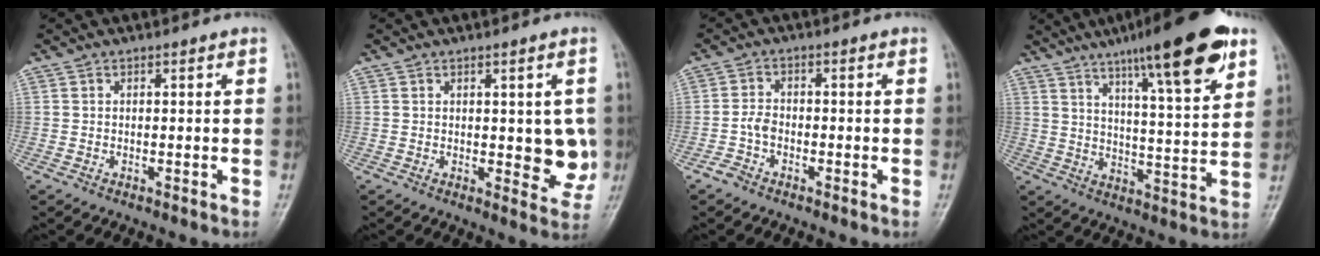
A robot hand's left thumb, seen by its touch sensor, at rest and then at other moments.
{"total": 7.5, "force": [0.0, 3.5, 6.6], "torque": [-0.044, -0.010, 0.005]}
{"total": 3.2, "force": [-1.9, 2.0, 1.5], "torque": [-0.035, 0.010, -0.042]}
{"total": 18.8, "force": [11.2, 3.5, 14.7], "torque": [-0.200, -0.042, 0.169]}